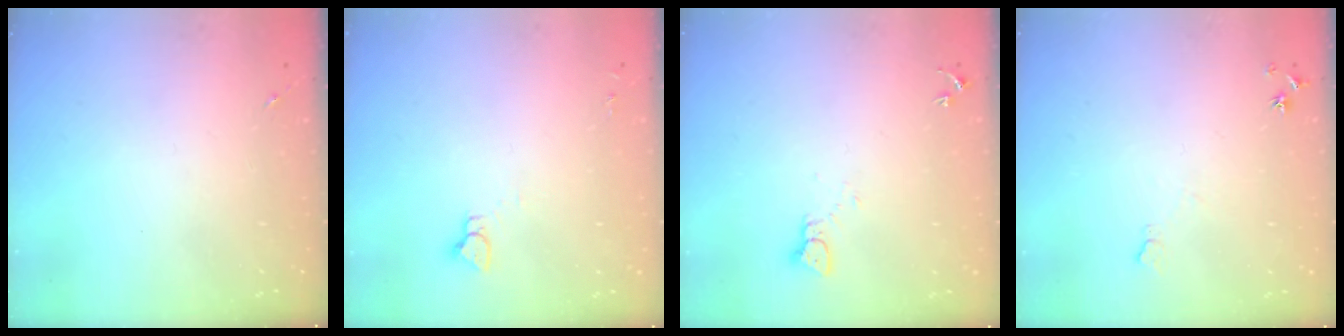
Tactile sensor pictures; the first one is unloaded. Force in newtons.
{"total": 3.3, "press": 3.3, "slide": 0.2}
{"total": 2.4, "press": 2.4, "slide": 0.2}
{"total": 6.5, "press": 6.4, "slide": 0.8}